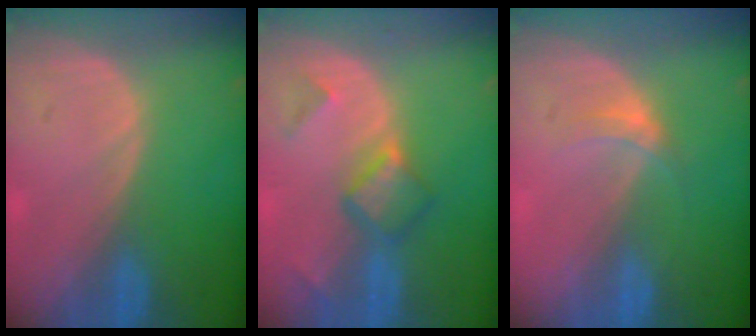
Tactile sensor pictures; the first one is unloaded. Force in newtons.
{"total": 5.3, "press": 5.0, "slide": 2.0}
{"total": 2.6, "press": 2.2, "slide": 1.4}